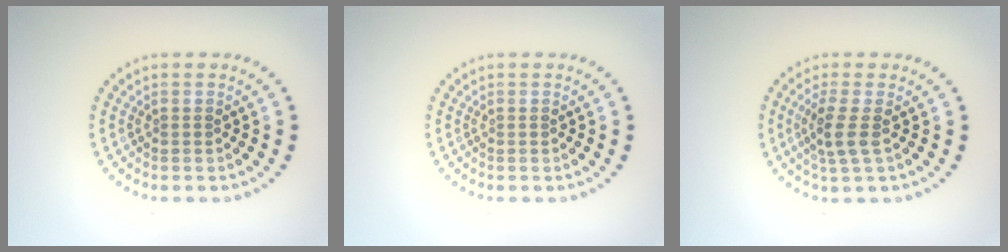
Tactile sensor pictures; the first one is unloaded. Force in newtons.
{"total": 0.0}
{"total": 2.5, "press": 2.0, "slide": 1.4}